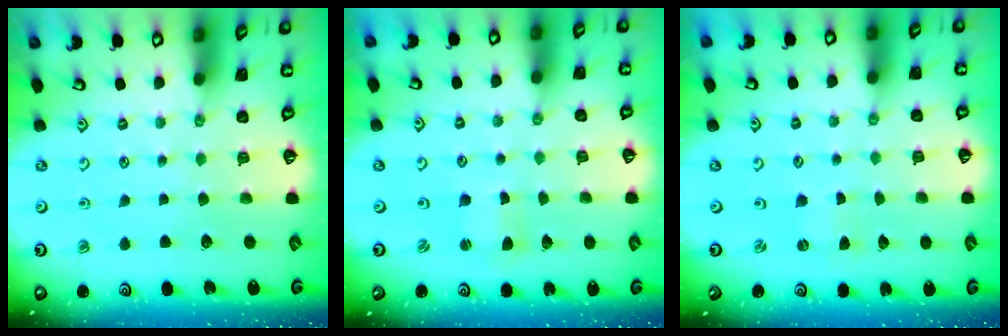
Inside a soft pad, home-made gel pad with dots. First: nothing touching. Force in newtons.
{"total": 1.7, "press": 1.6, "slide": 0.3}
{"total": 0.7, "press": 0.7, "slide": 0.3}